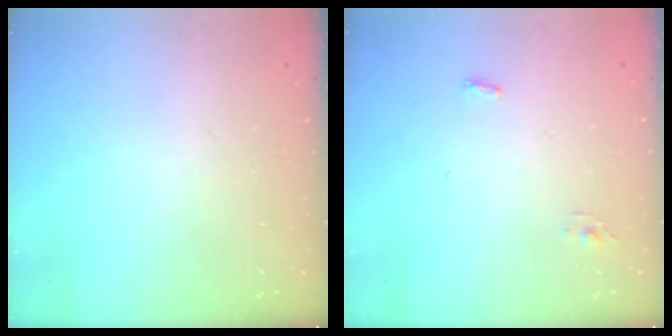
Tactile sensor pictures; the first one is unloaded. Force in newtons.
{"total": 3.3, "press": 2.9, "slide": 1.7}